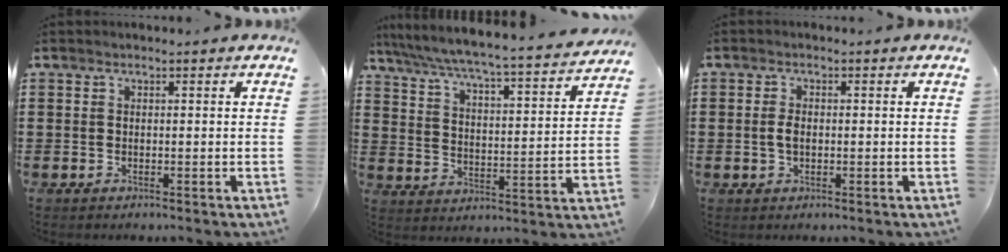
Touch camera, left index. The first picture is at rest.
{"total": 4.7, "force": [4.4, -0.6, 1.6], "torque": [-0.055, -0.043, 0.064]}
{"total": 2.2, "force": [-0.1, 1.1, 1.8], "torque": [-0.046, 0.001, -0.006]}